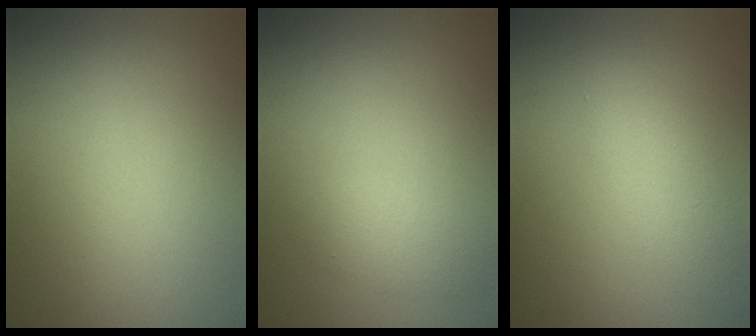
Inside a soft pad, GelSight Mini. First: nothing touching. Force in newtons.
{"total": 1.5, "press": 1.5, "slide": 0.0}
{"total": 2.8, "press": 2.8, "slide": 0.0}